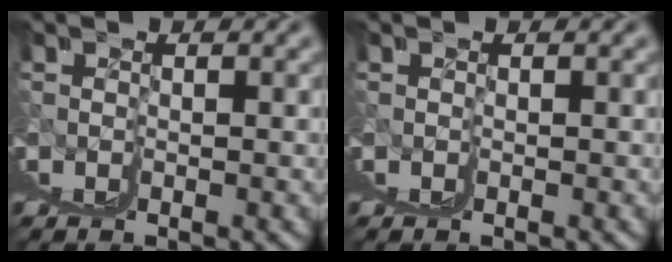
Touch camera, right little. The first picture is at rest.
{"total": 0.0}